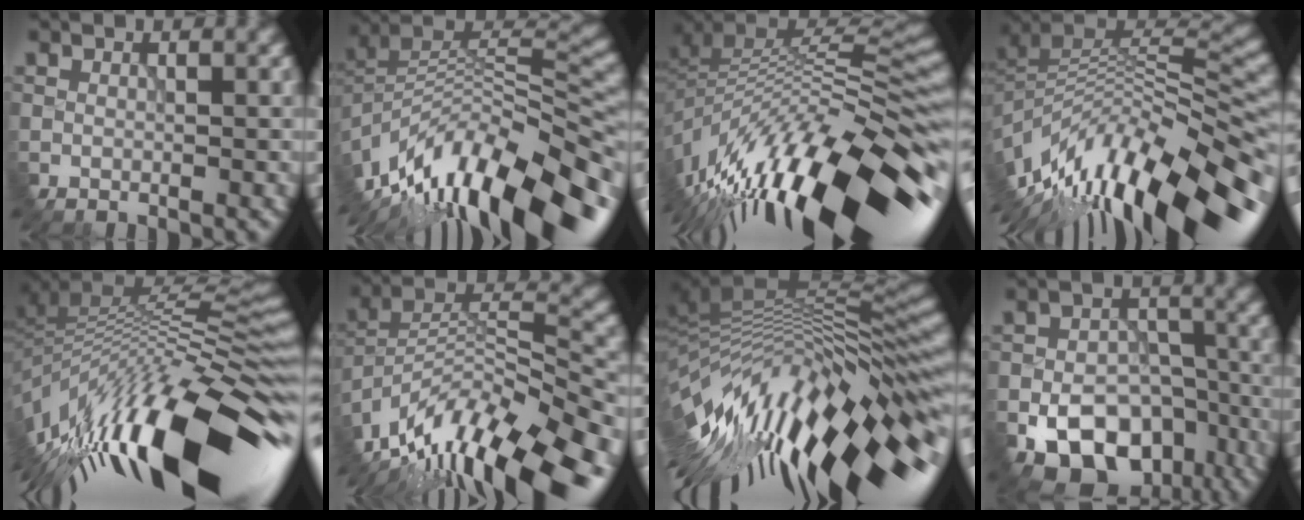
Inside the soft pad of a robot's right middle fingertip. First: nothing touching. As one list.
[{"total": 14.8, "force": [-7.8, 6.3, 10.9], "torque": [-0.201, 0.012, -0.128]}, {"total": 15.1, "force": [-7.5, 5.5, 11.9], "torque": [-0.216, 0.020, -0.128]}, {"total": 12.7, "force": [-5.8, 5.6, 9.8], "torque": [-0.178, 0.017, -0.091]}, {"total": 16.8, "force": [-5.6, 5.5, 14.8], "torque": [-0.251, -0.005, -0.092]}, {"total": 14.0, "force": [-10.1, 4.3, 8.7], "torque": [-0.174, 0.032, -0.171]}, {"total": 15.0, "force": [-3.5, 5.3, 13.5], "torque": [-0.226, 0.008, -0.056]}, {"total": 10.3, "force": [-5.5, 6.9, 5.2], "torque": [-0.080, -0.004, -0.074]}]